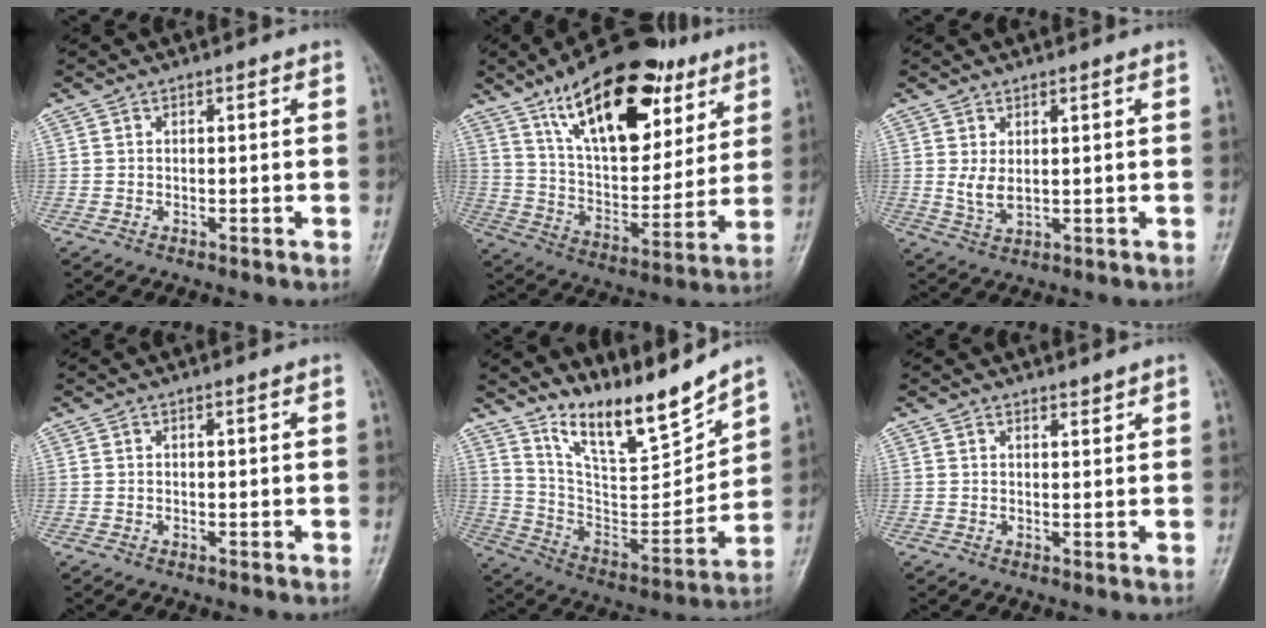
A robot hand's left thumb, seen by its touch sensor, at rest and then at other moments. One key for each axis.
{"total": 24.8, "fx": 13.5, "fy": 11.6, "fz": 17.3, "tx": -0.230, "ty": -0.038, "tz": 0.227}
{"total": 3.5, "fx": 0.8, "fy": 1.7, "fz": 3.0, "tx": -0.056, "ty": -0.010, "tz": 0.025}
{"total": 0.0}
{"total": 15.9, "fx": 13.6, "fy": 2.9, "fz": 7.9, "tx": -0.096, "ty": -0.093, "tz": 0.253}
{"total": 1.1, "fx": 1.1, "fy": 0.2, "fz": 0.2, "tx": 0.000, "ty": -0.011, "tz": 0.017}